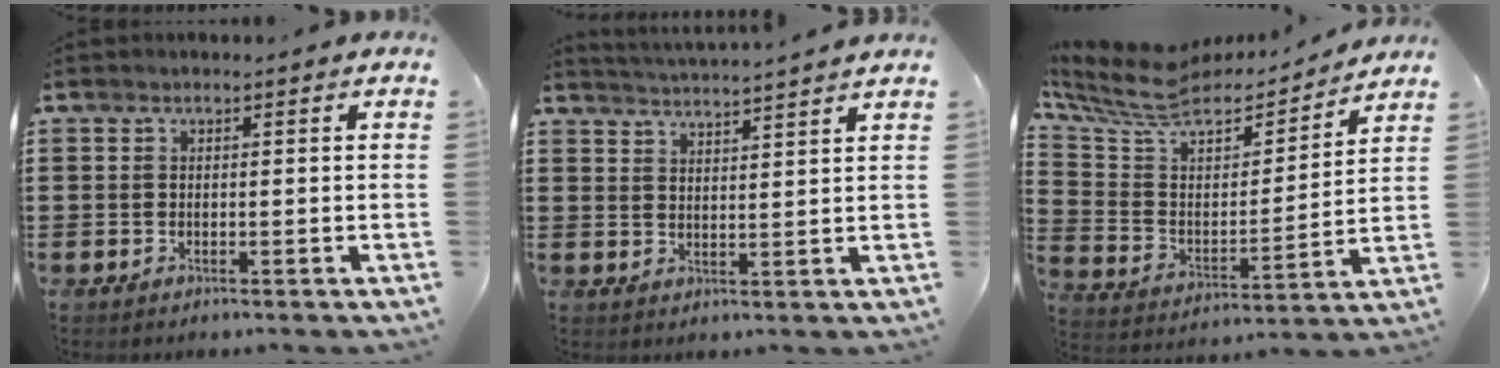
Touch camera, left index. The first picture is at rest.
{"total": 3.4, "force": [3.3, -1.0, 0.1], "torque": [-0.013, -0.020, 0.057]}
{"total": 9.3, "force": [7.1, 4.1, 4.3], "torque": [-0.126, -0.040, 0.119]}